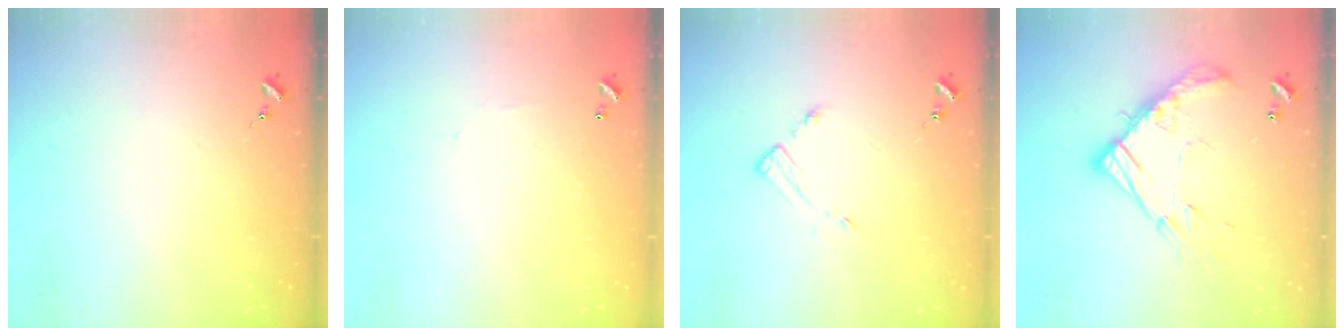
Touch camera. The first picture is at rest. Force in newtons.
{"total": 3.8, "press": 3.8, "slide": 0.1}
{"total": 3.7, "press": 3.6, "slide": 0.4}
{"total": 18.0, "press": 17.9, "slide": 1.6}